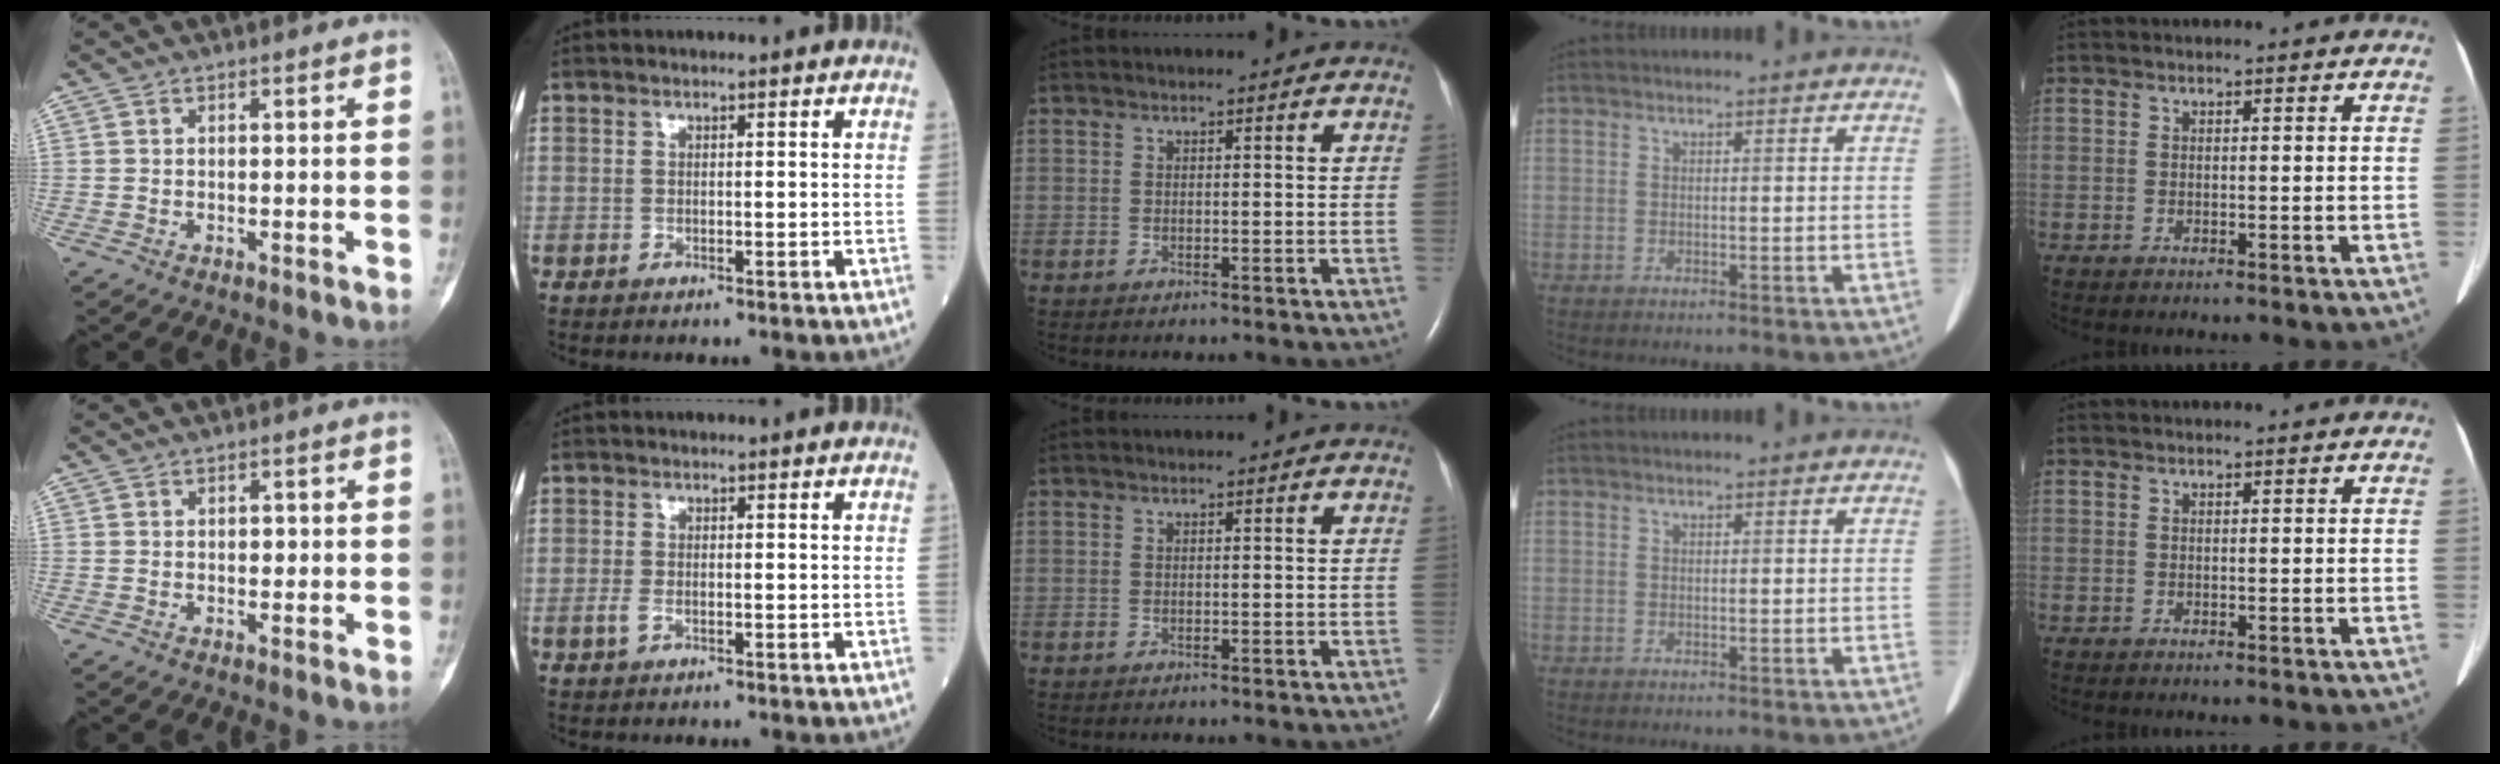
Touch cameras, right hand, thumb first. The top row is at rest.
{"thumb": {"total": 1.2, "force": [0.2, 0.9, 0.8], "torque": [-0.007, 0.002, 0.002]}, "index": {"total": 1.5, "force": [-0.5, 0.6, 1.3], "torque": [-0.029, -0.001, -0.009]}}